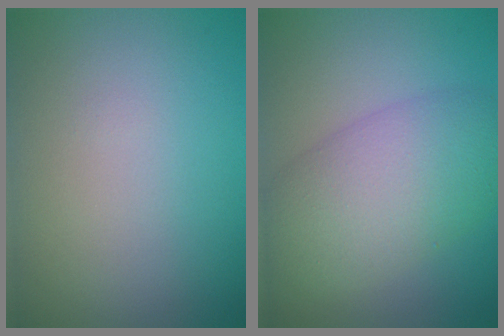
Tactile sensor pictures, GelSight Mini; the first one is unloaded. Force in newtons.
{"total": 6.9, "press": 6.9, "slide": 0.3}